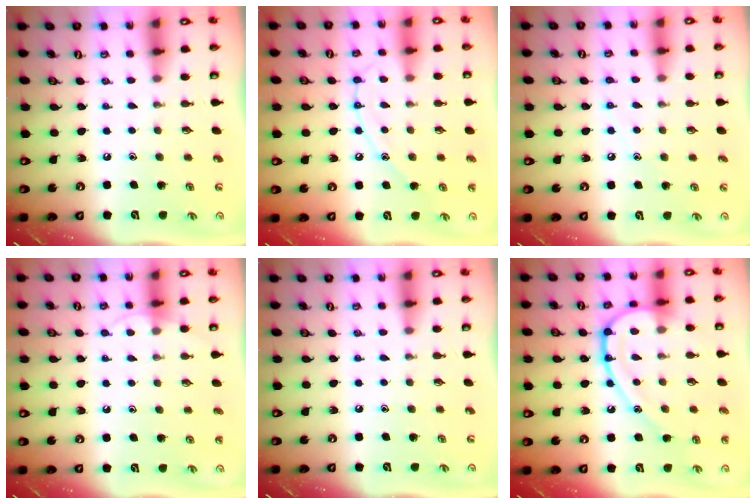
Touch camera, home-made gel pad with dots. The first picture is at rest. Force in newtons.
{"total": 10.2, "press": 10.1, "slide": 0.9}
{"total": 6.7, "press": 6.7, "slide": 0.8}
{"total": 4.3, "press": 4.3, "slide": 0.4}
{"total": 0.0}
{"total": 16.0, "press": 16.0, "slide": 1.3}